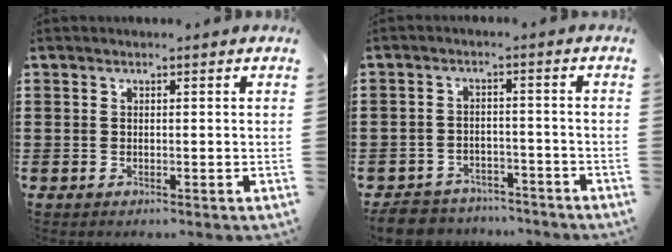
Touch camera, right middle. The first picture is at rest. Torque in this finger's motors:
{"motor_torque": [0.14, -0.09, 0.04, 0.05]}